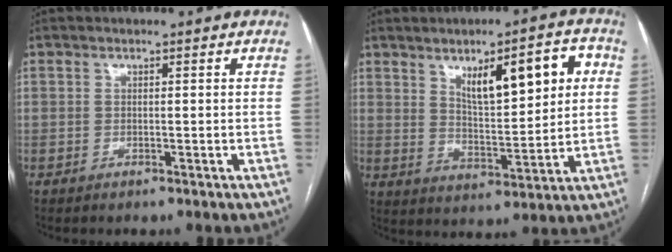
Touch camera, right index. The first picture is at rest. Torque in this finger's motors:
{"motor_torque": [0.45, 0.10, 0.32, 0.09]}